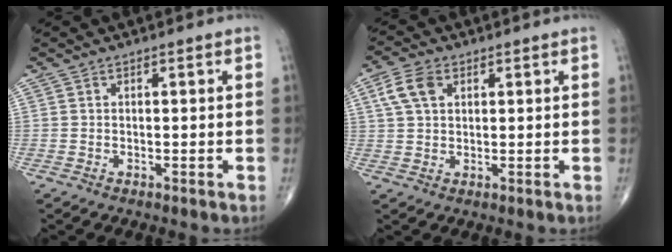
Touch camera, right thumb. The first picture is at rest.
{"total": 5.8, "force": [2.2, 3.7, 4.0], "torque": [-0.078, 0.006, 0.042]}